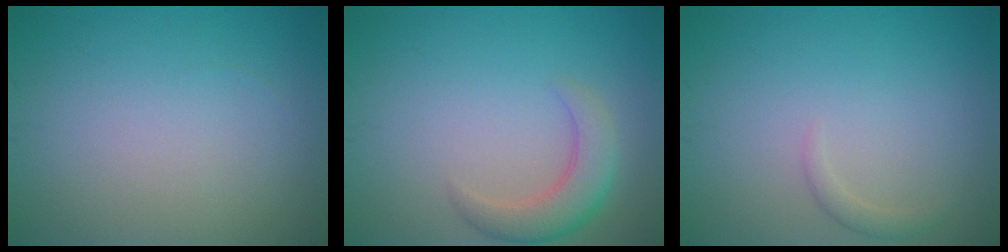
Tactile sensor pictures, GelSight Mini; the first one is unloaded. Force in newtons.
{"total": 3.5, "press": 3.5, "slide": 0.3}
{"total": 1.0, "press": 0.9, "slide": 0.1}